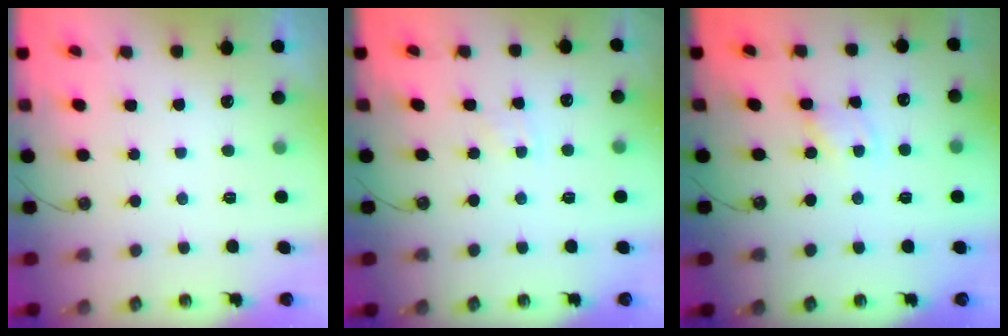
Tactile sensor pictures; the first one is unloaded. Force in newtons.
{"total": 2.7, "press": 2.7, "slide": 0.4}
{"total": 1.3, "press": 1.3, "slide": 0.2}